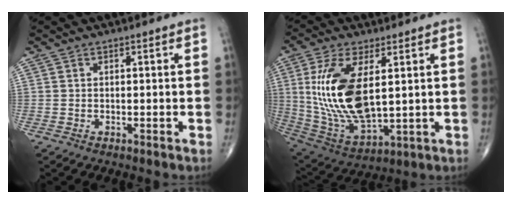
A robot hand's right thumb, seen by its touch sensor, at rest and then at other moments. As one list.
[{"total": 18.3, "force": [3.2, 8.5, 15.9], "torque": [-0.317, -0.022, 0.076]}]